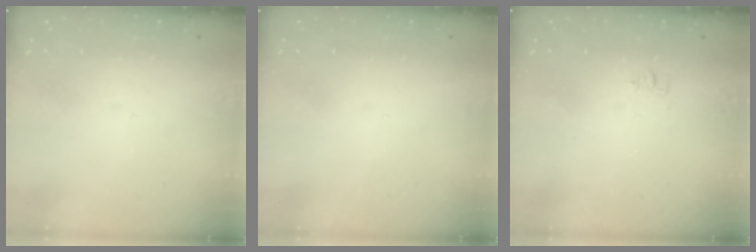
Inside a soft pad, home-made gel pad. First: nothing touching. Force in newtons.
{"total": 0.0}
{"total": 5.4, "press": 5.3, "slide": 0.6}